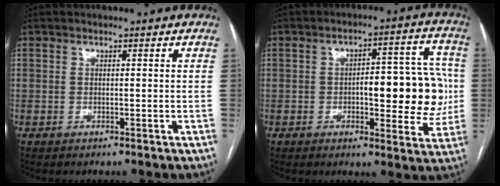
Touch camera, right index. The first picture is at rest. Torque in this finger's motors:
{"motor_torque": [0.59, 0.20, 0.23, 0.08]}